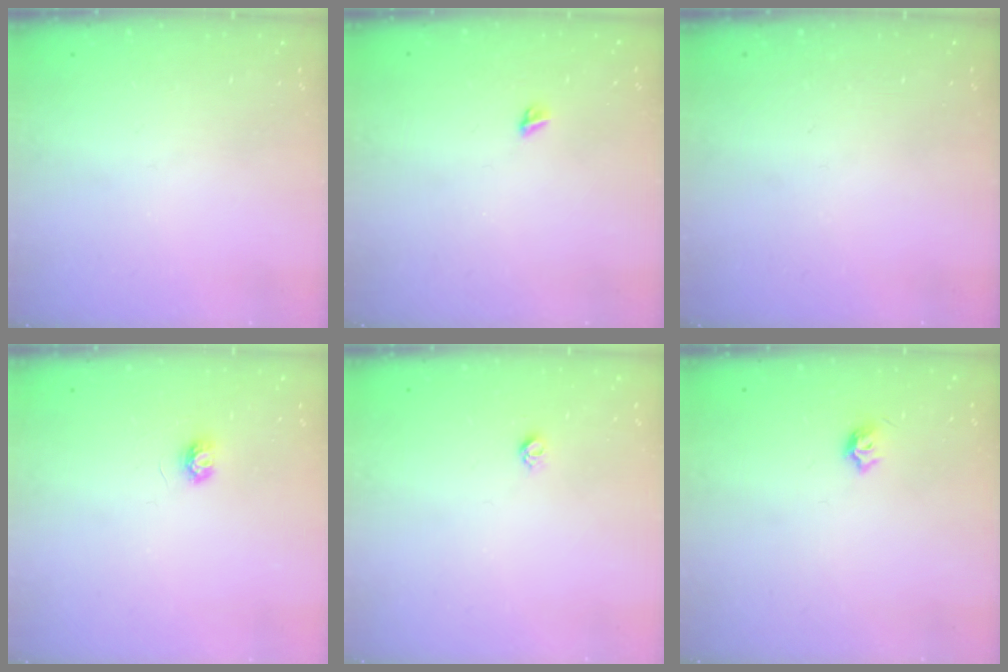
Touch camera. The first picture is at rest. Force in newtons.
{"total": 3.9, "press": 3.8, "slide": 0.5}
{"total": 0.0}
{"total": 3.5, "press": 3.4, "slide": 0.3}
{"total": 3.3, "press": 3.3, "slide": 0.5}
{"total": 4.0, "press": 3.9, "slide": 0.7}